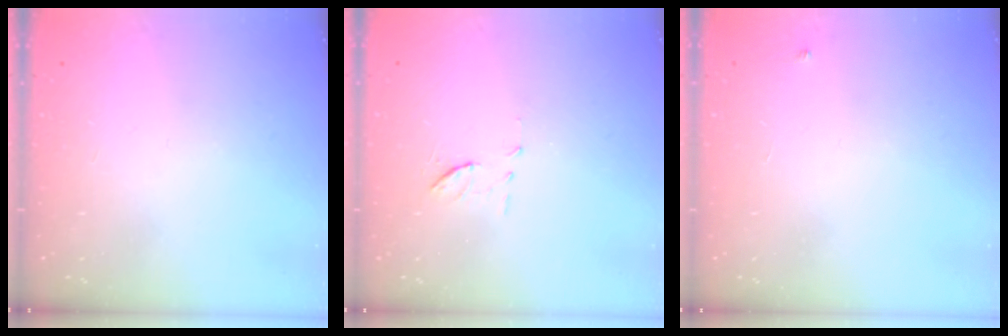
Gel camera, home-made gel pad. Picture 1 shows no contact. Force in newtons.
{"total": 6.8, "press": 6.6, "slide": 1.8}
{"total": 2.7, "press": 2.7, "slide": 0.4}